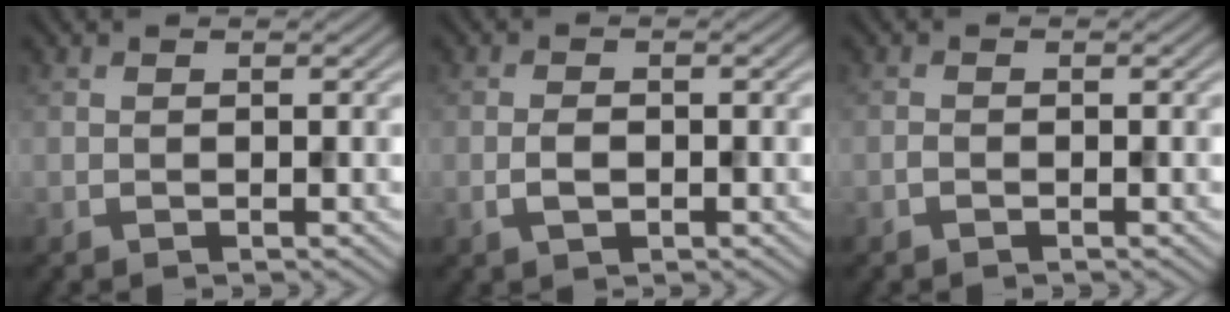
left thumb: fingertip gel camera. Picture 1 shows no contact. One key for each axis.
{"total": 2.2, "fx": -0.7, "fy": 1.2, "fz": 1.7, "tx": -0.034, "ty": 0.001, "tz": -0.014}
{"total": 0.7, "fx": -0.5, "fy": 0.3, "fz": 0.3, "tx": -0.006, "ty": 0.002, "tz": -0.009}